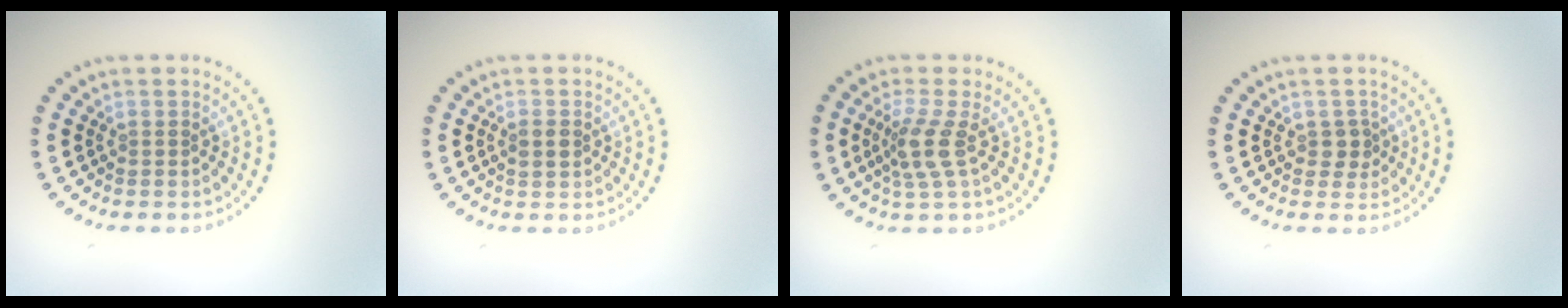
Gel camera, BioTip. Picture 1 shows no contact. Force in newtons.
{"total": 1.2, "press": 1.2, "slide": 0.2}
{"total": 2.8, "press": 2.2, "slide": 1.8}
{"total": 1.4, "press": 1.3, "slide": 0.6}